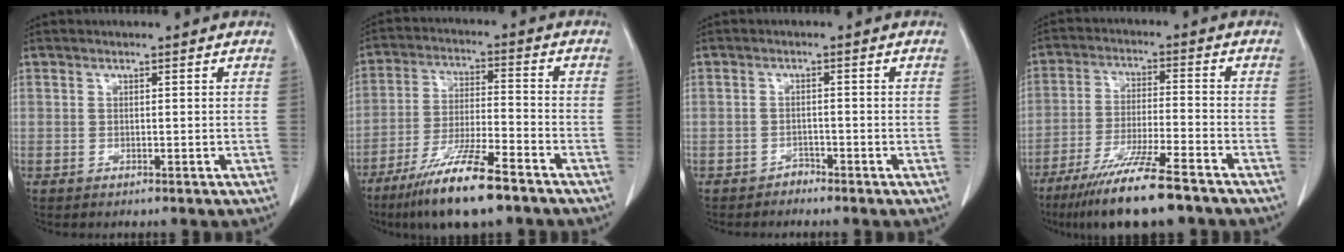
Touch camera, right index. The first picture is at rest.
{"total": 12.9, "force": [-8.9, 1.4, 9.2], "torque": [-0.175, -0.030, -0.159]}
{"total": 1.3, "force": [-1.1, 0.6, -0.1], "torque": [0.005, 0.002, -0.023]}
{"total": 12.7, "force": [-9.3, 0.6, 8.6], "torque": [-0.154, -0.036, -0.160]}